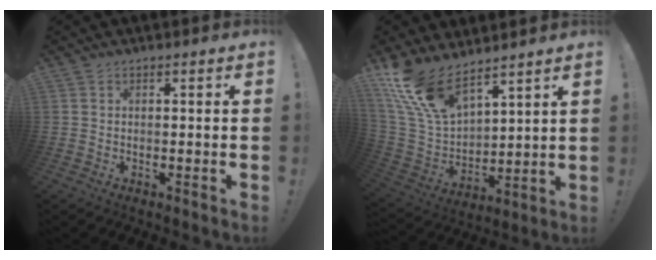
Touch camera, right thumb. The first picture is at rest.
{"total": 15.4, "force": [11.9, 6.6, 7.2], "torque": [-0.155, -0.084, 0.227]}